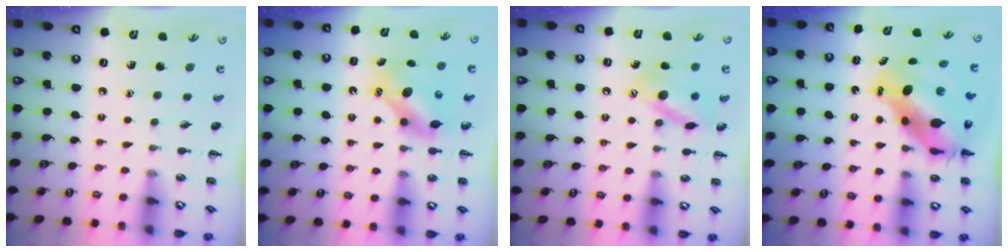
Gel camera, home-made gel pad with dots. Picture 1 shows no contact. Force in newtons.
{"total": 7.1, "press": 7.1, "slide": 1.0}
{"total": 13.4, "press": 13.2, "slide": 2.5}
{"total": 9.7, "press": 9.3, "slide": 2.8}